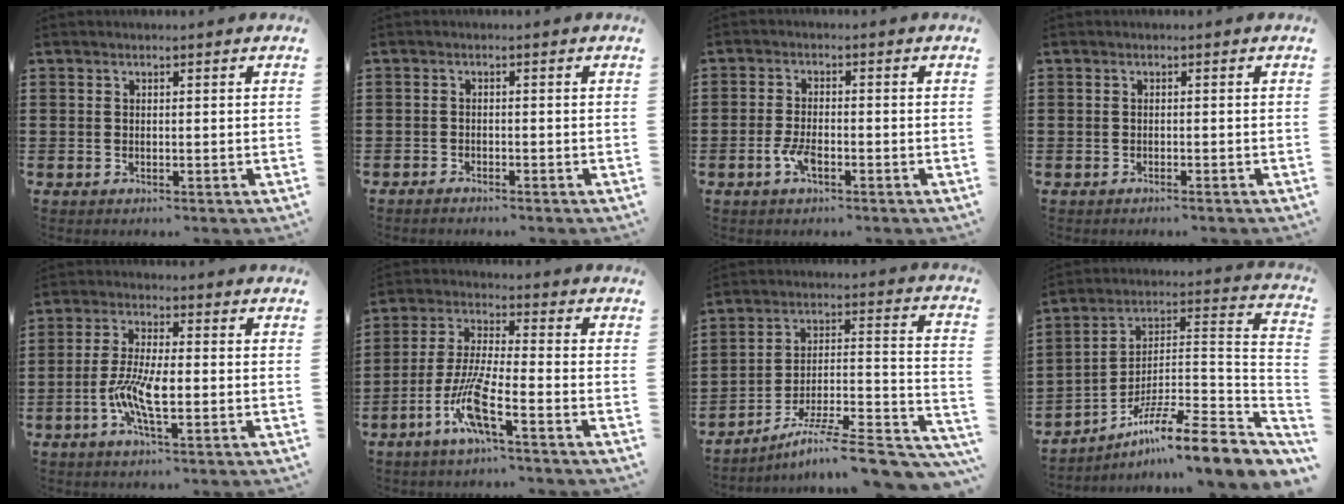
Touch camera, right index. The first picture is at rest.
{"total": 1.1, "force": [-1.1, 0.1, 0.0], "torque": [-0.004, 0.002, -0.024]}
{"total": 3.6, "force": [-1.7, 1.3, 2.9], "torque": [-0.072, -0.007, -0.035]}
{"total": 0.6, "force": [-0.6, -0.1, 0.2], "torque": [-0.005, -0.001, -0.012]}
{"total": 7.5, "force": [-2.0, 2.2, 6.9], "torque": [-0.157, -0.012, -0.043]}
{"total": 8.9, "force": [-5.0, 1.1, 7.3], "torque": [-0.166, -0.013, -0.100]}
{"total": 10.1, "force": [-8.0, 0.4, 6.1], "torque": [-0.081, 0.008, -0.152]}
{"total": 10.3, "force": [-7.5, 0.5, 7.0], "torque": [-0.117, -0.007, -0.151]}